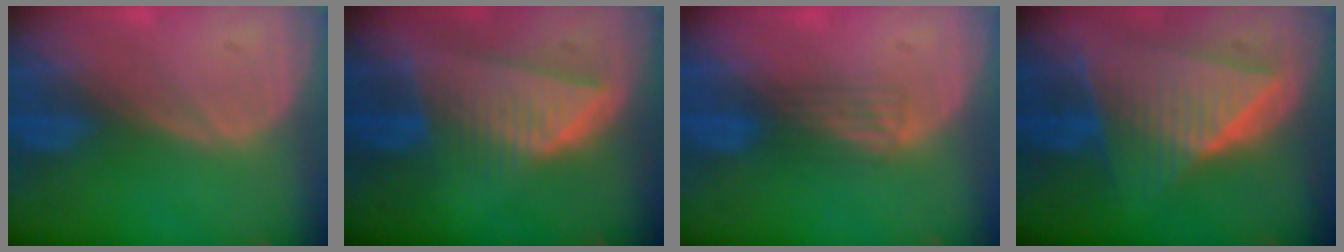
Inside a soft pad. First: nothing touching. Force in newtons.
{"total": 8.0, "press": 7.2, "slide": 3.5}
{"total": 2.5, "press": 2.2, "slide": 1.3}
{"total": 9.9, "press": 9.9, "slide": 0.6}